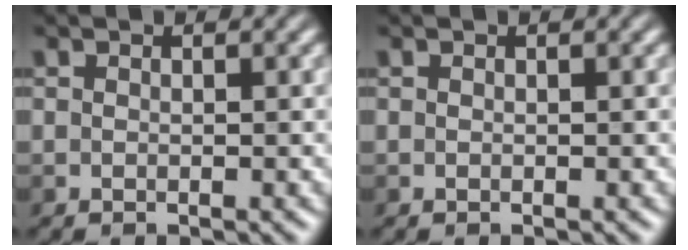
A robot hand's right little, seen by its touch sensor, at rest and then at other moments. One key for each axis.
{"total": 0.0}